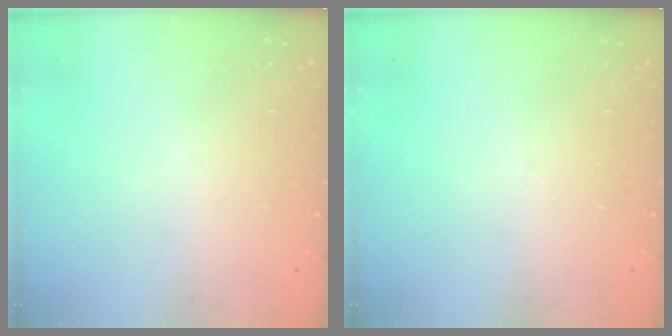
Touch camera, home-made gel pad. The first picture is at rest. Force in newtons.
{"total": 0.0}